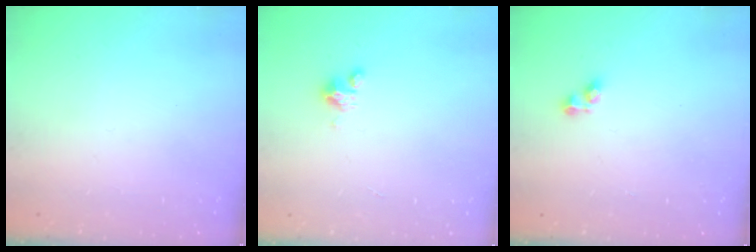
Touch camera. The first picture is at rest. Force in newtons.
{"total": 2.5, "press": 2.5, "slide": 0.2}
{"total": 2.8, "press": 2.8, "slide": 0.3}